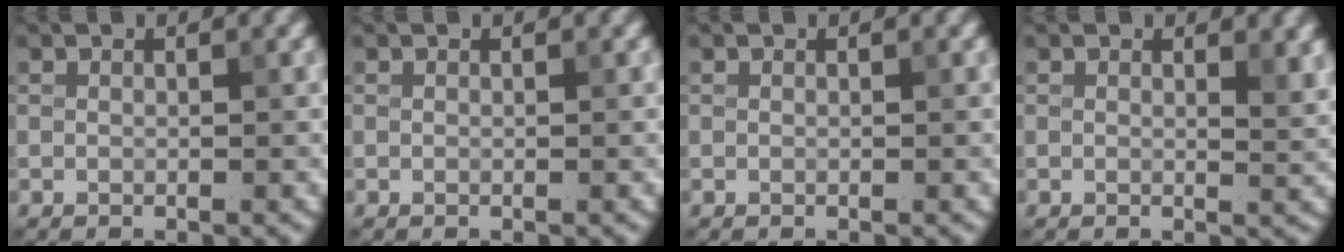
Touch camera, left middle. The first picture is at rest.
{"total": 0.0}
{"total": 0.0}
{"total": 2.0, "force": [0.9, 0.7, 1.6], "torque": [-0.017, -0.004, 0.015]}